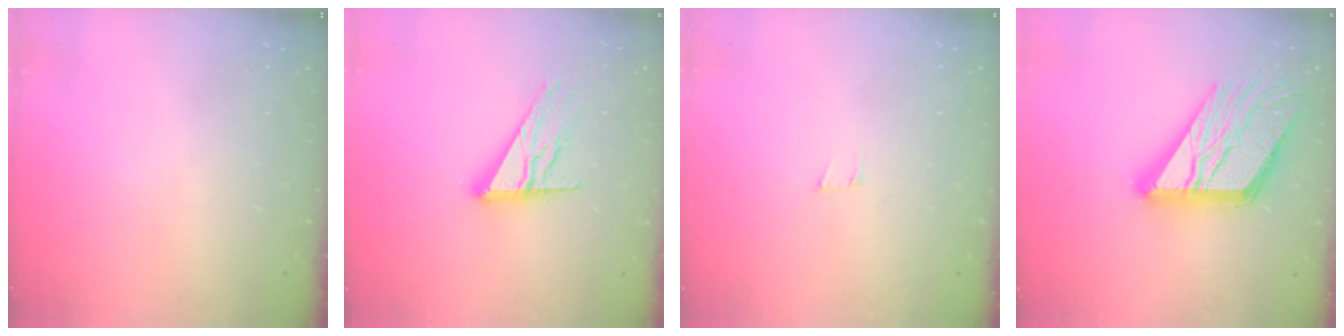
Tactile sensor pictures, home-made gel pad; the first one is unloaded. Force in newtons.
{"total": 13.0, "press": 13.0, "slide": 1.0}
{"total": 4.4, "press": 3.3, "slide": 2.9}
{"total": 22.5, "press": 22.3, "slide": 2.7}